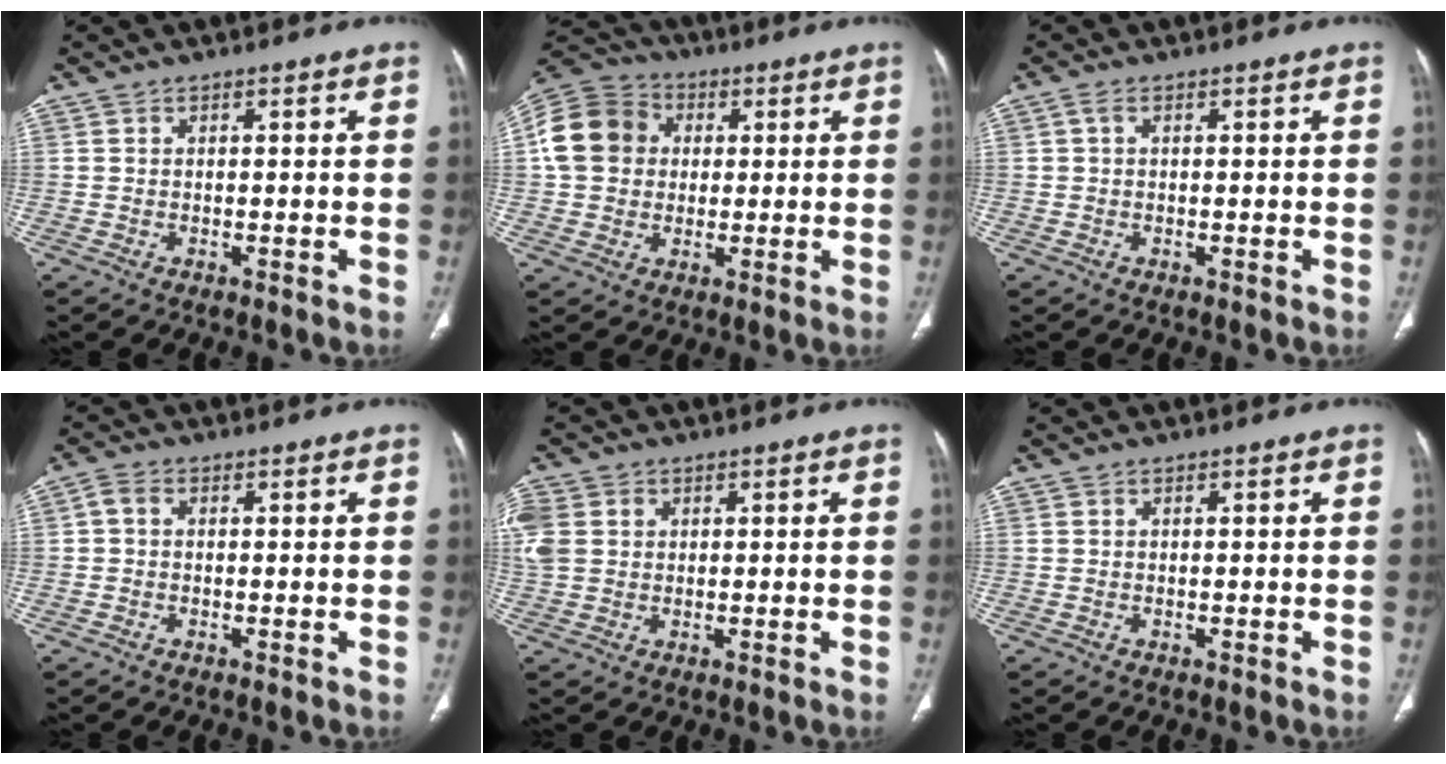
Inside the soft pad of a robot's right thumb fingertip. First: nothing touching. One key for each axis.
{"total": 12.7, "fx": 1.7, "fy": 10.9, "fz": 6.3, "tx": -0.114, "ty": 0.021, "tz": 0.019}
{"total": 1.0, "fx": 0.2, "fy": 0.5, "fz": 0.8, "tx": -0.019, "ty": 0.005, "tz": 0.002}
{"total": 2.0, "fx": 0.1, "fy": 1.5, "fz": 1.4, "tx": -0.027, "ty": 0.007, "tz": -0.002}
{"total": 7.8, "fx": 1.6, "fy": 6.3, "fz": 4.4, "tx": -0.125, "ty": 0.013, "tz": 0.036}
{"total": 0.0}